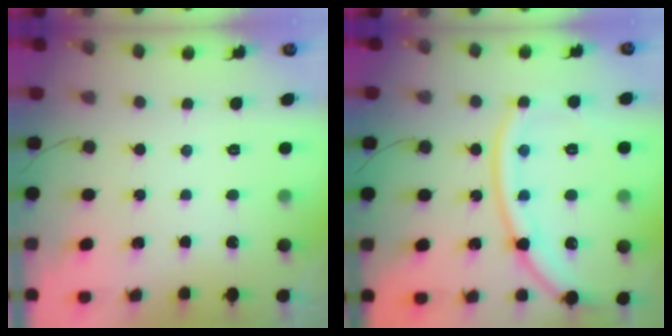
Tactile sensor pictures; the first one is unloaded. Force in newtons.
{"total": 16.5, "press": 16.5, "slide": 1.5}